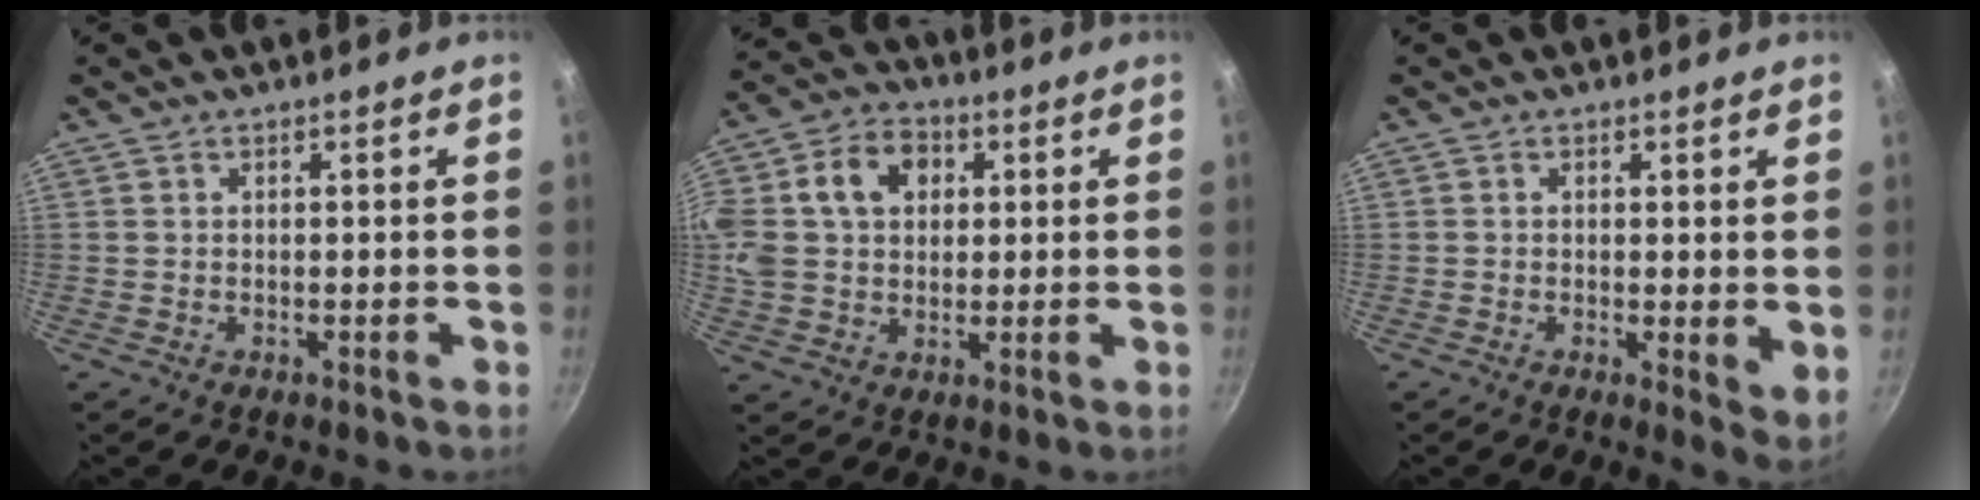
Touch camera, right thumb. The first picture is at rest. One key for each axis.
{"total": 19.7, "fx": 4.8, "fy": 15.1, "fz": 11.7, "tx": -0.256, "ty": 0.038, "tz": 0.077}
{"total": 4.6, "fx": 0.5, "fy": 1.7, "fz": 4.3, "tx": -0.053, "ty": -0.015, "tz": 0.006}